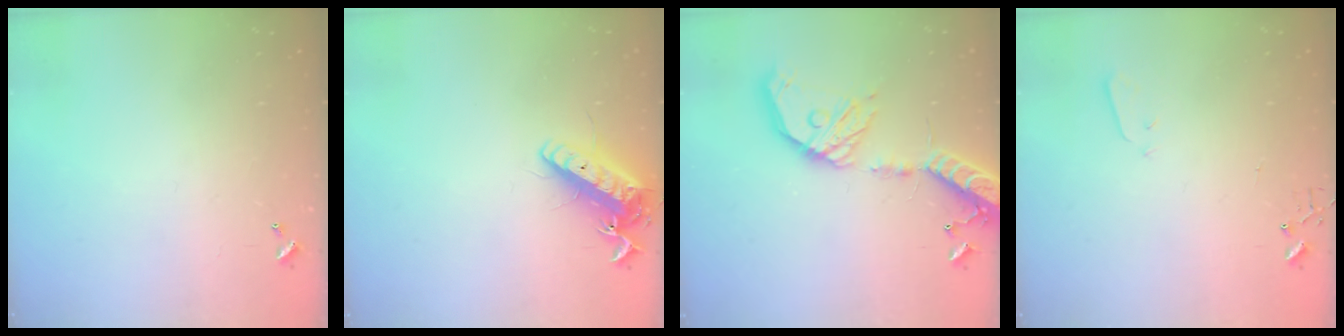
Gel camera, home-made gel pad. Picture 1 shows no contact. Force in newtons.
{"total": 13.6, "press": 13.4, "slide": 2.3}
{"total": 20.9, "press": 20.5, "slide": 3.9}
{"total": 2.1, "press": 2.1, "slide": 0.3}